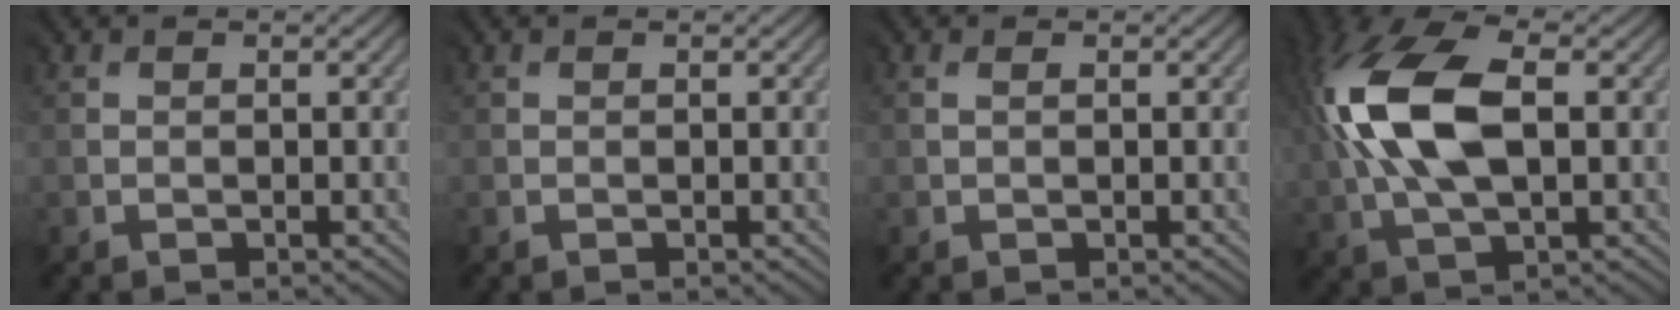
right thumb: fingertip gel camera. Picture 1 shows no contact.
{"total": 0.0}
{"total": 0.6, "force": [0.2, 0.4, 0.4], "torque": [-0.008, 0.000, 0.008]}
{"total": 13.6, "force": [2.1, 7.5, 11.2], "torque": [-0.260, 0.020, 0.034]}